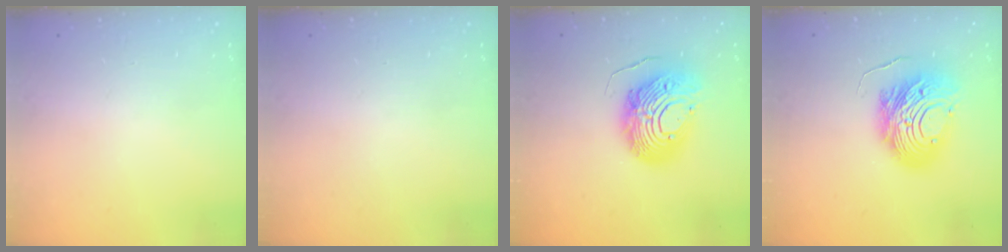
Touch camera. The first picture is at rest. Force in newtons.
{"total": 0.0}
{"total": 16.1, "press": 16.0, "slide": 1.4}
{"total": 14.9, "press": 14.8, "slide": 1.4}